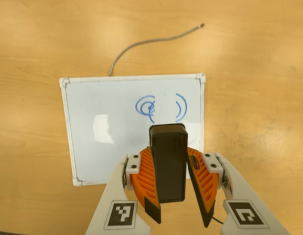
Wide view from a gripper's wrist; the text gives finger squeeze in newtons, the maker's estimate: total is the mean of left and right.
{"total": 7.7, "left": 8.1, "right": 7.3}